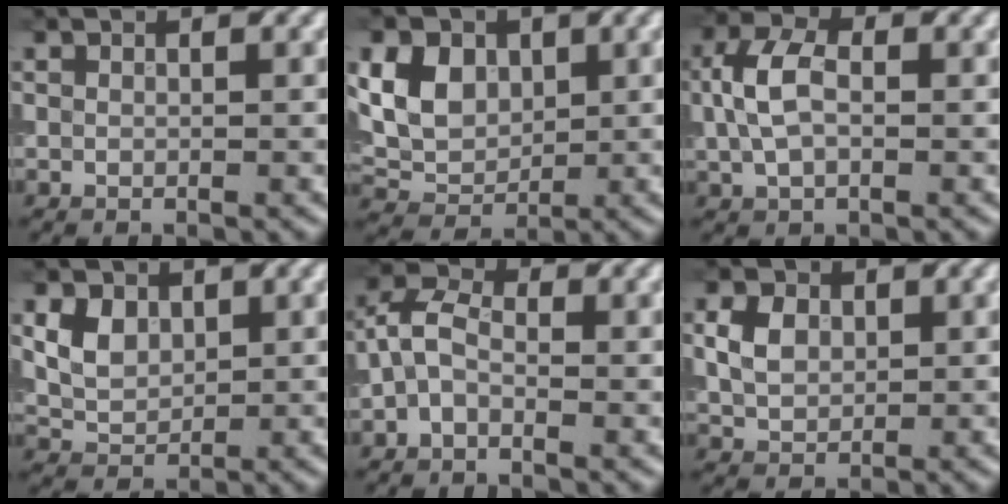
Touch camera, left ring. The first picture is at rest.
{"total": 7.8, "force": [2.7, 5.8, 4.5], "torque": [-0.102, 0.024, 0.053]}
{"total": 4.6, "force": [0.3, 2.8, 3.6], "torque": [-0.084, 0.013, 0.006]}
{"total": 4.6, "force": [1.8, 3.2, 2.7], "torque": [-0.066, 0.016, 0.038]}
{"total": 3.2, "force": [-1.1, 1.8, 2.3], "torque": [-0.048, 0.019, -0.024]}
{"total": 3.0, "force": [0.6, 2.3, 1.9], "torque": [-0.048, 0.009, 0.018]}